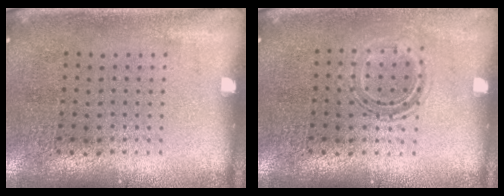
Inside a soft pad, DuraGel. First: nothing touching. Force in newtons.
{"total": 1.1, "press": 1.0, "slide": 0.5}